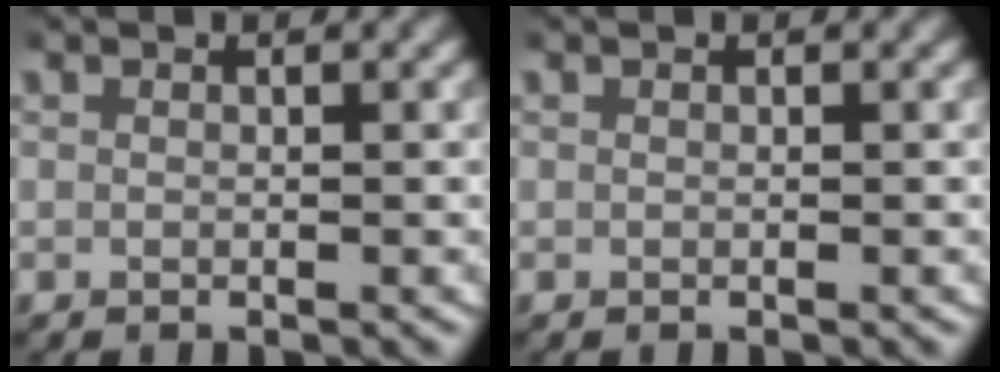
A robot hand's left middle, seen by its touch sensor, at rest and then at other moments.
{"total": 0.0}